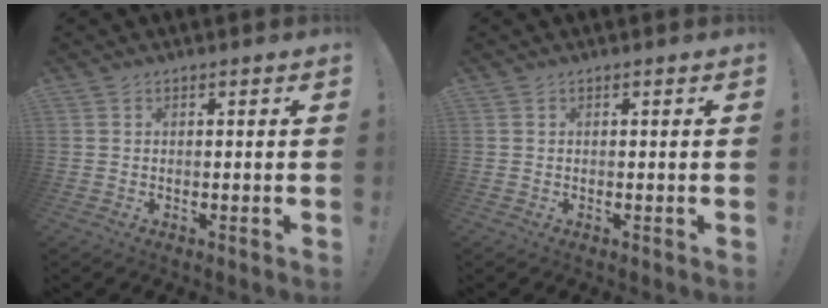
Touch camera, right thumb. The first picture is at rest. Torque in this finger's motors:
{"motor_torque": [0.00, 0.00, 0.00, 0.00, 0.00]}